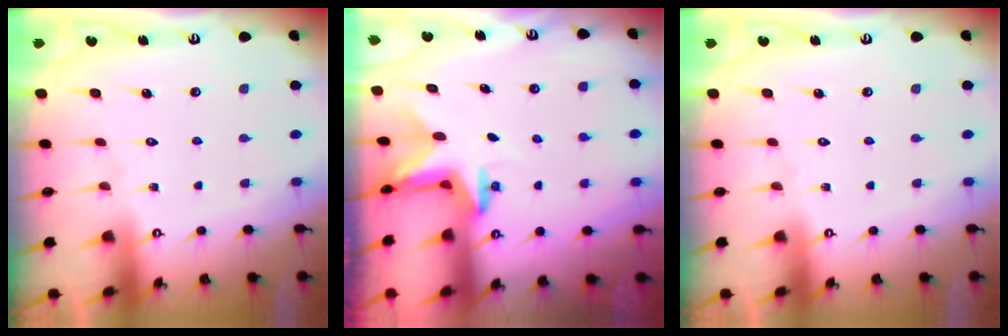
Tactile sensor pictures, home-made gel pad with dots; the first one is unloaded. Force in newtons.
{"total": 2.4, "press": 2.4, "slide": 0.4}
{"total": 0.0}